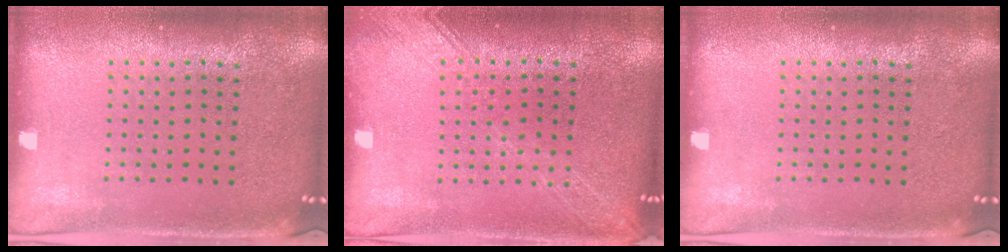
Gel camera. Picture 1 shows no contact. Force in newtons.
{"total": 1.8, "press": 1.7, "slide": 0.2}
{"total": 0.0}